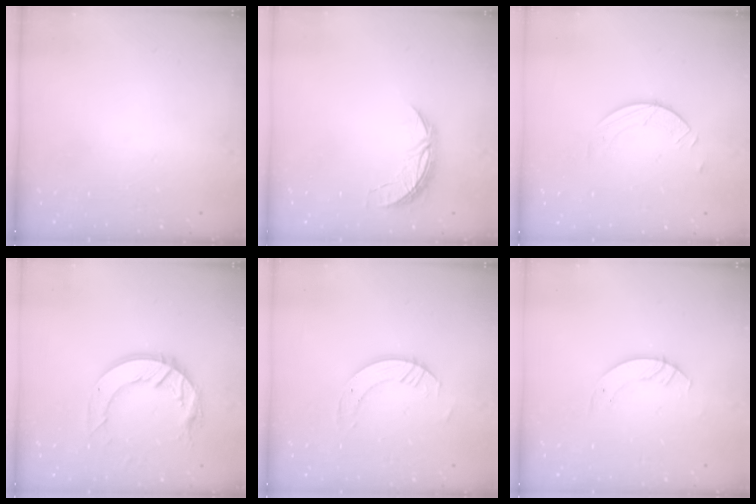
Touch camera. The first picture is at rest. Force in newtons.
{"total": 6.5, "press": 6.5, "slide": 0.4}
{"total": 3.8, "press": 3.7, "slide": 0.4}
{"total": 13.6, "press": 13.6, "slide": 1.2}
{"total": 6.5, "press": 6.4, "slide": 0.7}
{"total": 3.5, "press": 3.5, "slide": 0.3}